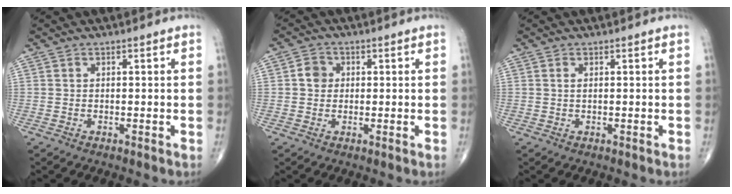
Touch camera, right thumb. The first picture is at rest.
{"total": 3.1, "force": [0.4, 2.8, 1.3], "torque": [-0.007, 0.004, 0.000]}
{"total": 0.7, "force": [0.3, 0.3, 0.6], "torque": [-0.017, 0.003, 0.006]}